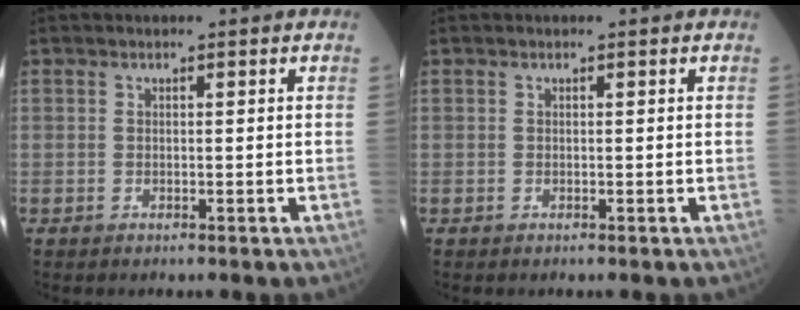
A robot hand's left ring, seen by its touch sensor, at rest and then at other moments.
{"total": 0.0}